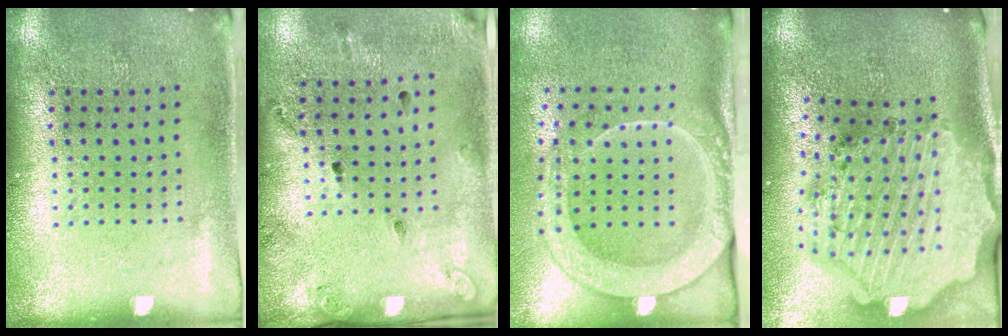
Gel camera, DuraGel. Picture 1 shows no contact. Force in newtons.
{"total": 1.8, "press": 1.2, "slide": 1.4}
{"total": 2.5, "press": 2.0, "slide": 1.6}
{"total": 4.1, "press": 3.4, "slide": 2.3}